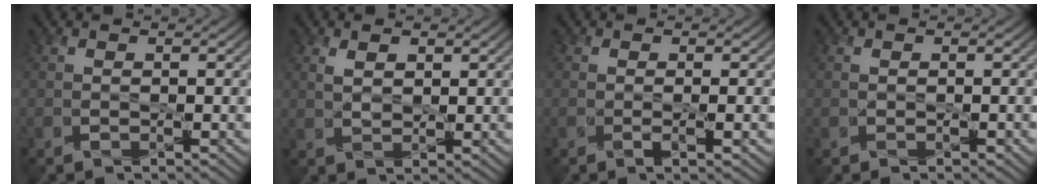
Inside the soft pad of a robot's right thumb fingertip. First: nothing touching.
{"total": 2.4, "force": [1.2, 1.3, 1.6], "torque": [-0.038, -0.003, 0.025]}
{"total": 1.6, "force": [-0.1, 0.2, 1.6], "torque": [-0.028, -0.001, -0.004]}
{"total": 0.8, "force": [-0.3, 0.5, 0.5], "torque": [-0.007, -0.003, -0.002]}